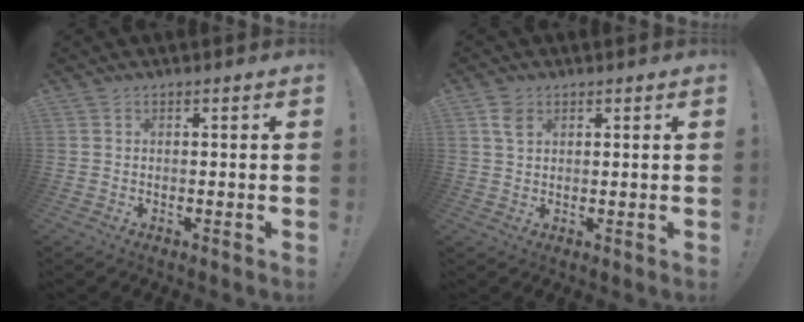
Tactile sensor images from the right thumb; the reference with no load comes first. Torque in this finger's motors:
{"motor_torque": [0.01, -0.02, 0.06, 0.17, 0.00]}